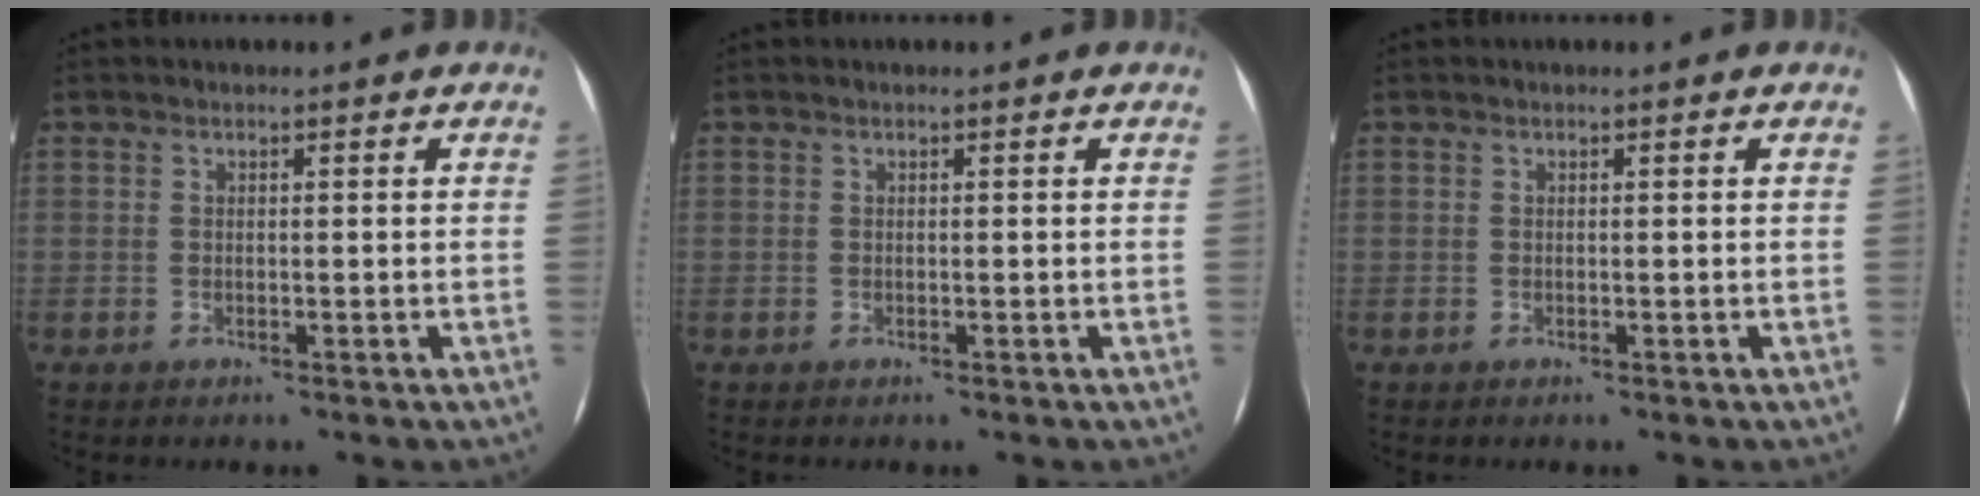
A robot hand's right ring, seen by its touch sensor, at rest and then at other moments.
{"total": 0.0}
{"total": 0.0}